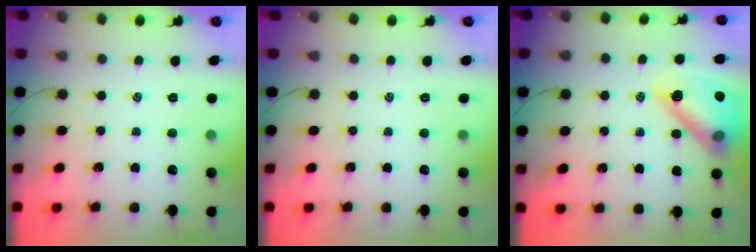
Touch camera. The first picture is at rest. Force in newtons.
{"total": 0.0}
{"total": 17.4, "press": 17.2, "slide": 2.4}